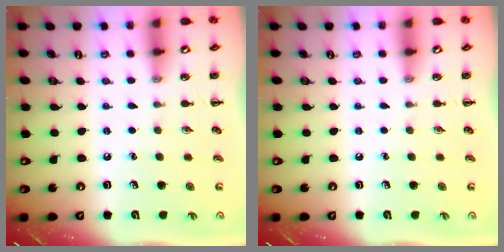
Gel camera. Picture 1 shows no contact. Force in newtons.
{"total": 0.0}